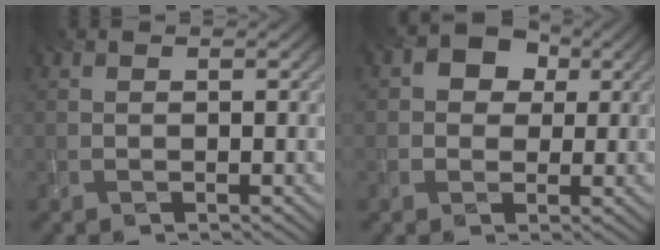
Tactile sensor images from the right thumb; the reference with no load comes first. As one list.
[{"total": 5.4, "force": [1.4, 4.5, 2.7], "torque": [-0.054, 0.020, -0.001]}]